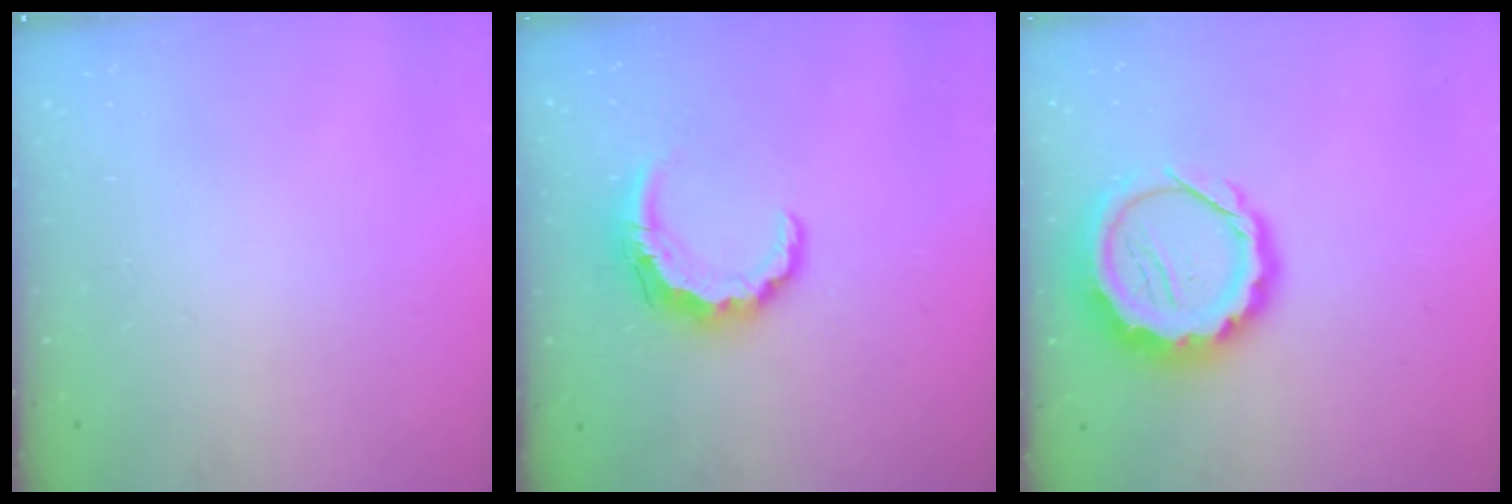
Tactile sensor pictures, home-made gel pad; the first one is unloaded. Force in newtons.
{"total": 8.0, "press": 7.9, "slide": 1.2}
{"total": 13.8, "press": 13.6, "slide": 2.6}